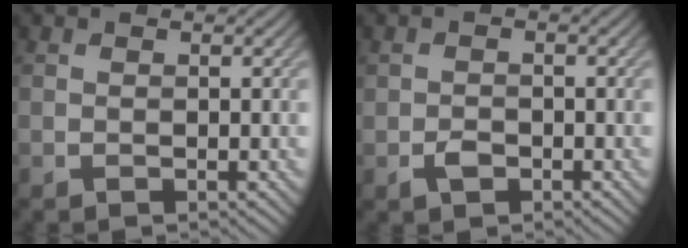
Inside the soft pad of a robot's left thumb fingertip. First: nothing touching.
{"total": 1.8, "force": [-1.0, 1.2, 0.9], "torque": [-0.017, -0.002, -0.020]}